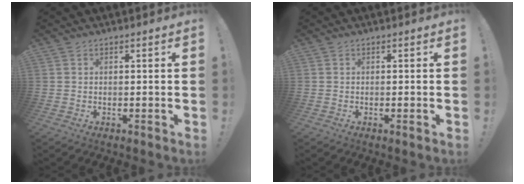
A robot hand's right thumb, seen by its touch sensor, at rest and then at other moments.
{"total": 1.3, "force": [-0.3, -0.3, 1.2], "torque": [-0.027, 0.001, -0.005]}